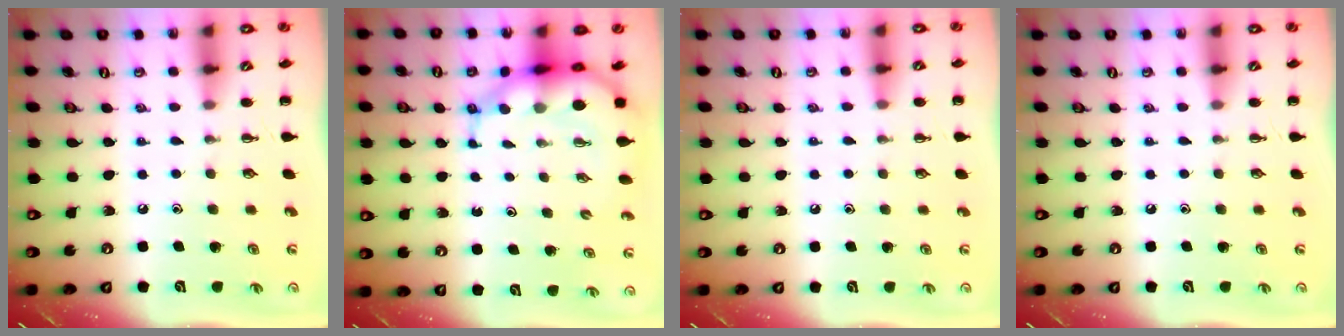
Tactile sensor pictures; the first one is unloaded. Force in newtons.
{"total": 8.8, "press": 8.4, "slide": 2.7}
{"total": 4.8, "press": 4.6, "slide": 1.6}
{"total": 0.0}